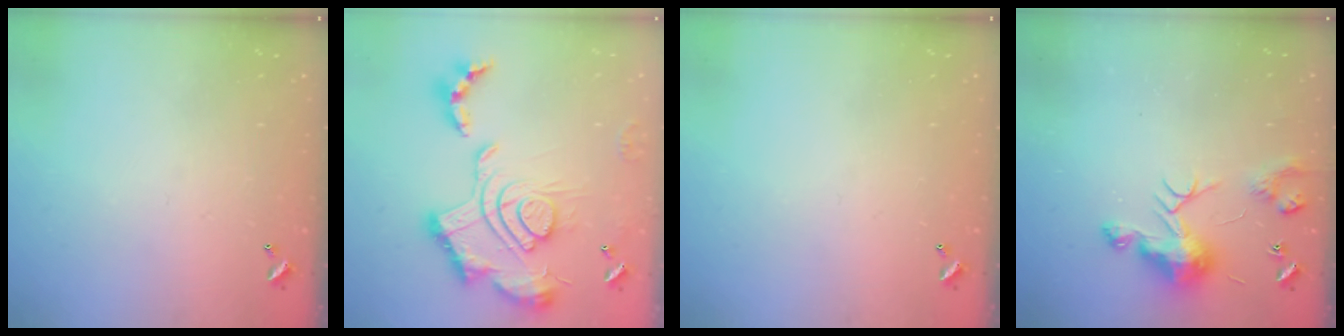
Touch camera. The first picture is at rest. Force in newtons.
{"total": 2.5, "press": 1.9, "slide": 1.7}
{"total": 0.0}
{"total": 8.8, "press": 8.8, "slide": 0.0}